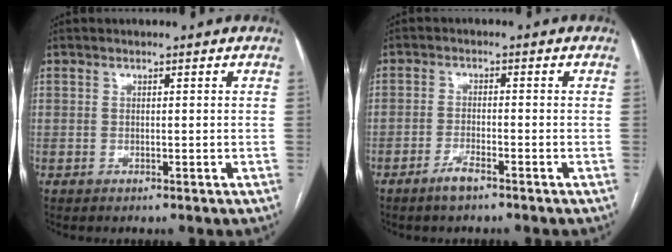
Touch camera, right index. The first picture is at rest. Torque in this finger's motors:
{"motor_torque": [0.25, -0.03, 0.13, 0.03]}